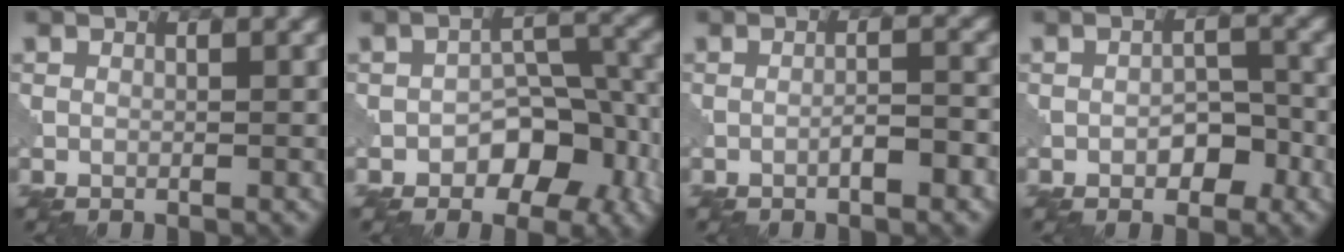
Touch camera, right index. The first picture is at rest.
{"total": 6.4, "force": [-2.8, 4.1, 4.1], "torque": [-0.036, 0.004, -0.046]}
{"total": 2.4, "force": [-1.2, 0.4, 2.0], "torque": [-0.032, 0.010, -0.022]}
{"total": 2.8, "force": [-1.2, 1.6, 1.9], "torque": [-0.025, 0.005, -0.017]}